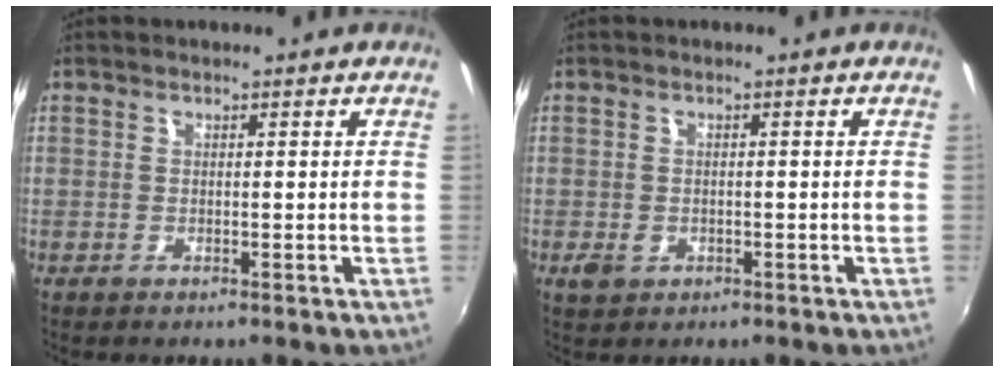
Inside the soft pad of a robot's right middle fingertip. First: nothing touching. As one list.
[{"total": 2.7, "force": [-1.1, 2.1, 1.5], "torque": [-0.026, -0.004, -0.016]}]